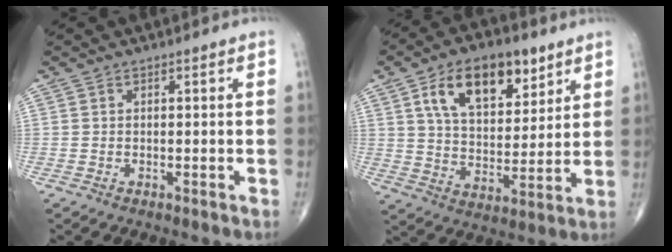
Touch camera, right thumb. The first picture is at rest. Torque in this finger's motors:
{"motor_torque": [1.57, 2.35, 0.98, 0.79, 0.12]}